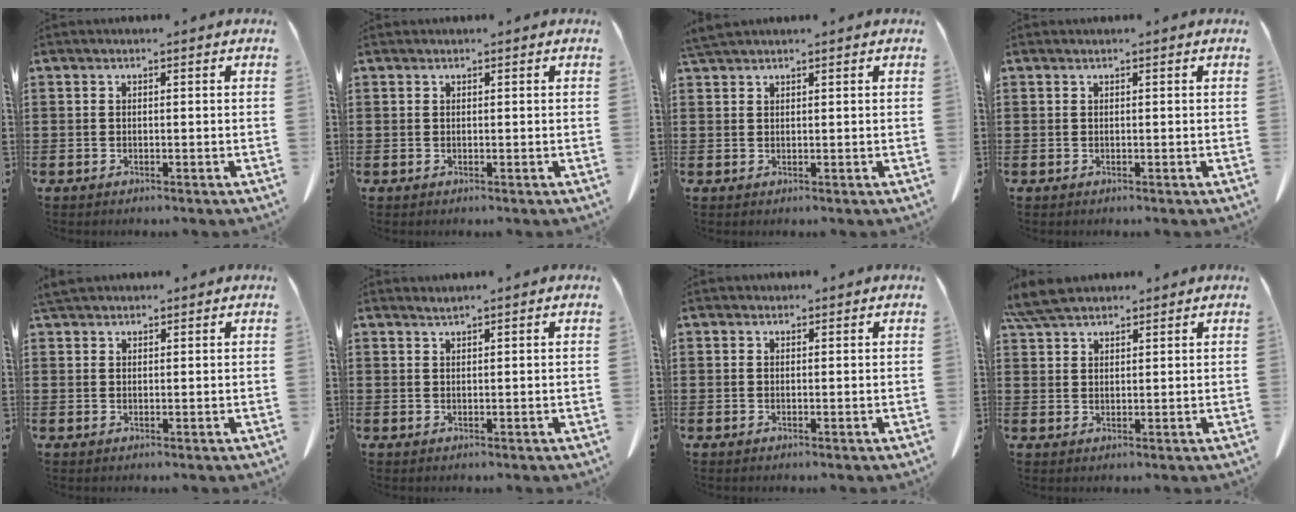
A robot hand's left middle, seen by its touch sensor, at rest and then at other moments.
{"total": 0.0}
{"total": 1.7, "force": [1.6, 0.1, 0.6], "torque": [-0.016, 0.001, 0.032]}
{"total": 0.0}
{"total": 2.4, "force": [2.1, 0.9, 0.9], "torque": [-0.025, 0.005, 0.042]}
{"total": 0.9, "force": [0.9, -0.1, 0.3], "torque": [-0.006, -0.002, 0.017]}
{"total": 0.5, "force": [0.3, 0.4, 0.0], "torque": [-0.001, 0.003, 0.007]}
{"total": 5.4, "force": [4.7, 1.3, 2.3], "torque": [-0.058, -0.003, 0.089]}